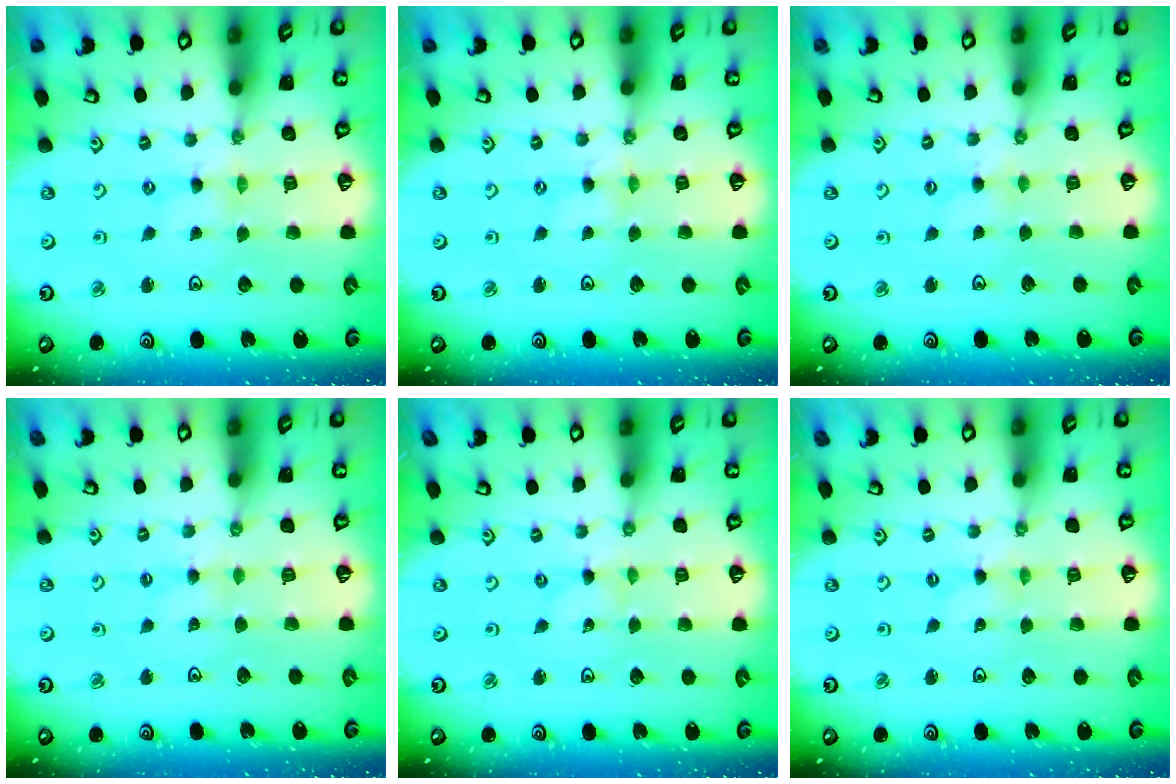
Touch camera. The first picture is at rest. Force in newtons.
{"total": 0.0}
{"total": 1.7, "press": 1.7, "slide": 0.4}
{"total": 1.5, "press": 1.5, "slide": 0.3}
{"total": 0.0}
{"total": 0.0}